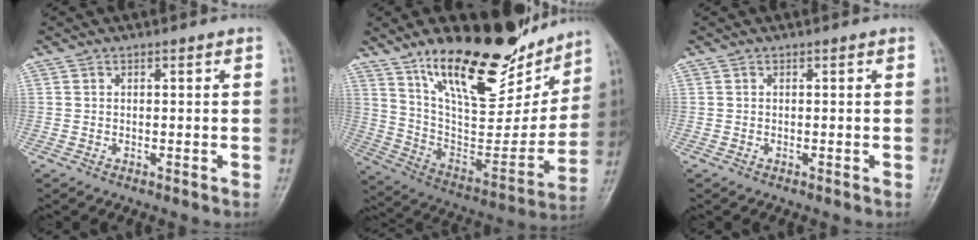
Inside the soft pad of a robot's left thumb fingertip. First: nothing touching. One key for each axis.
{"total": 27.5, "fx": 18.2, "fy": 11.1, "fz": 17.4, "tx": -0.224, "ty": -0.072, "tz": 0.303}
{"total": 0.0}